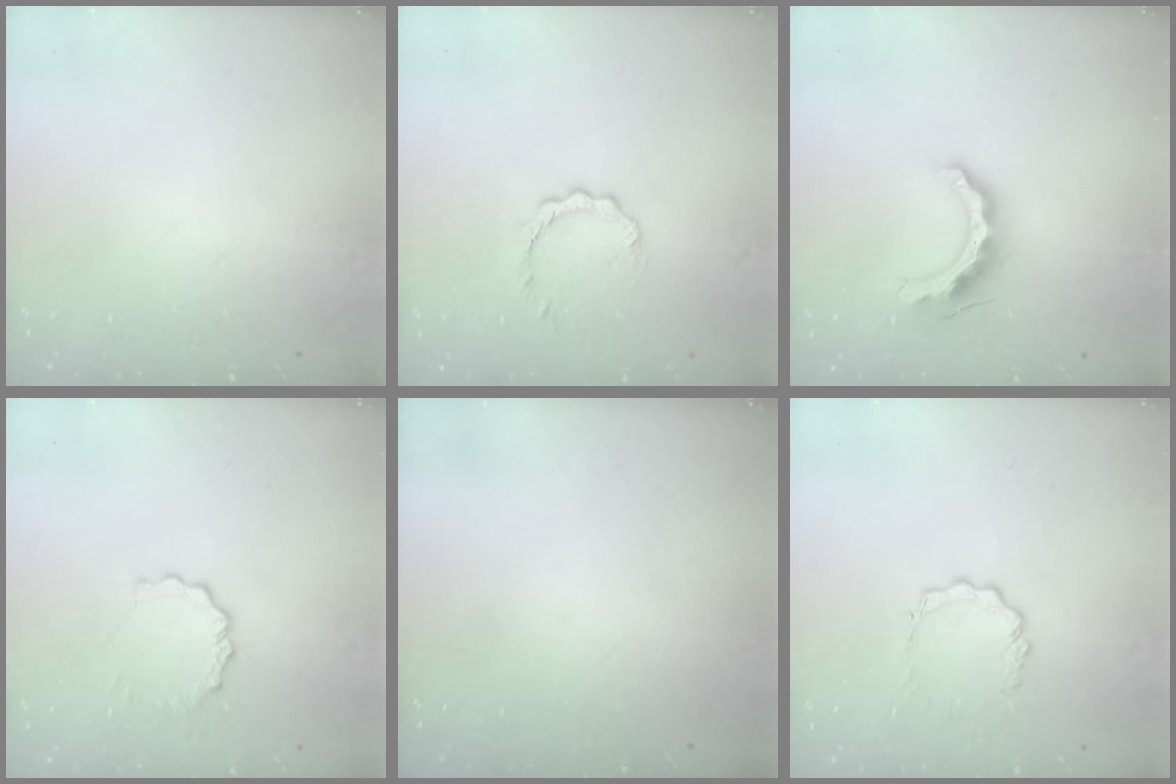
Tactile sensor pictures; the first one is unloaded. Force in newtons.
{"total": 2.5, "press": 2.5, "slide": 0.3}
{"total": 10.8, "press": 10.8, "slide": 0.4}
{"total": 4.5, "press": 4.4, "slide": 0.5}
{"total": 0.0}
{"total": 5.1, "press": 5.1, "slide": 0.5}